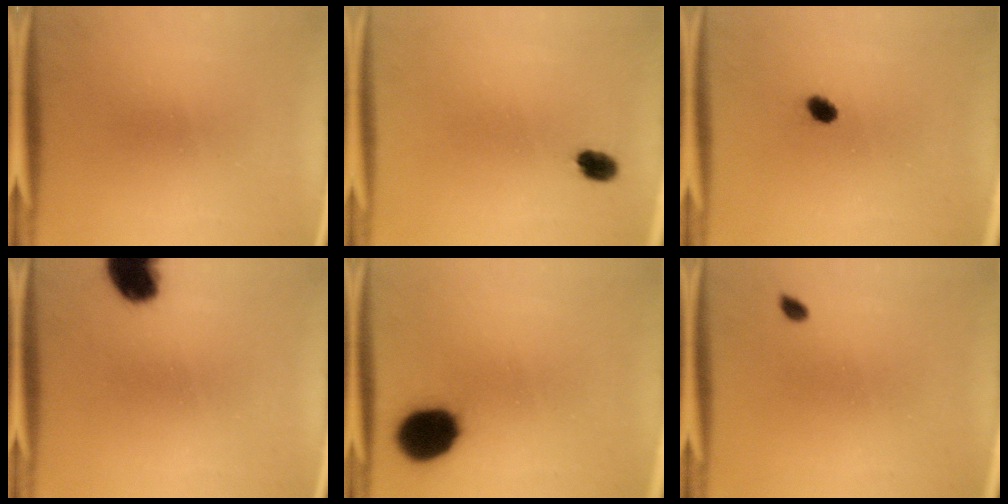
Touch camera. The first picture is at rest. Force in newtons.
{"total": 3.1}
{"total": 1.7}
{"total": 9.3}
{"total": 13.0}
{"total": 0.9}